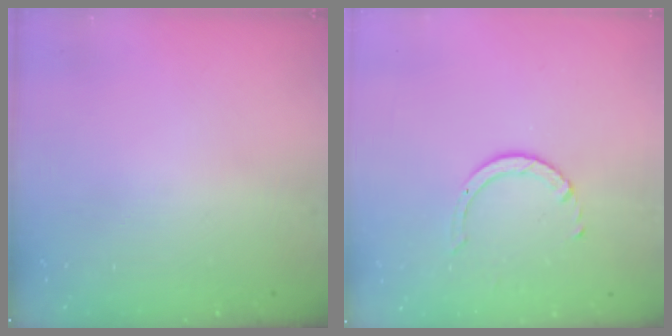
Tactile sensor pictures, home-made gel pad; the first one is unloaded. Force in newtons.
{"total": 3.2, "press": 3.2, "slide": 0.4}